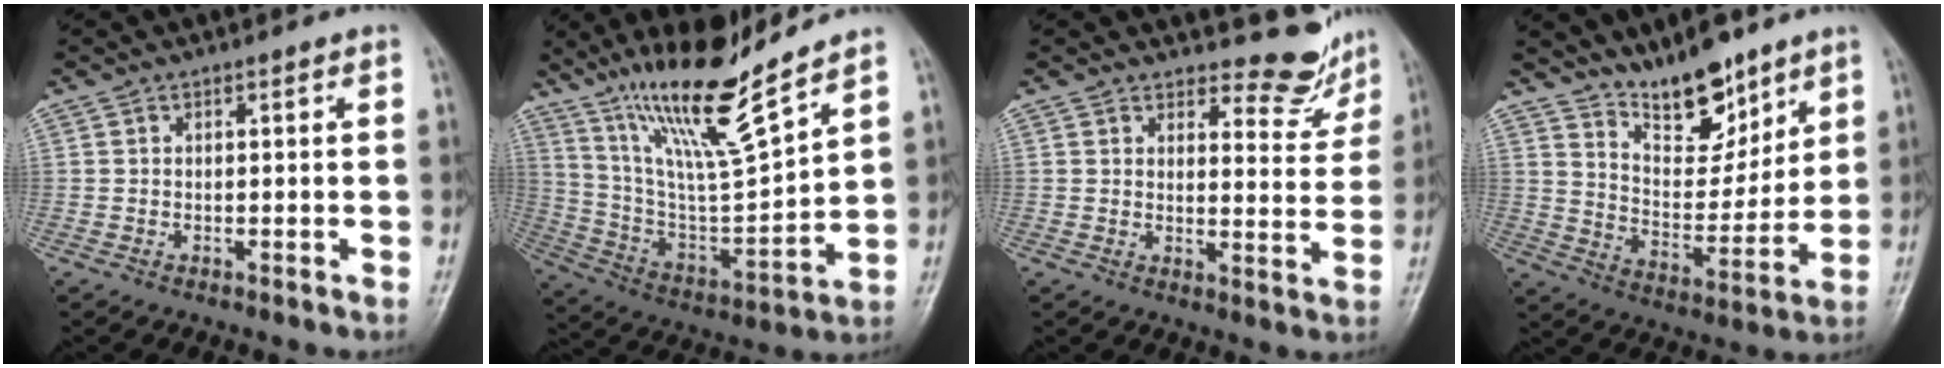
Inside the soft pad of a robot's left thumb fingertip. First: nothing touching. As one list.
[{"total": 18.0, "force": [13.7, 1.6, 11.6], "torque": [-0.190, -0.076, 0.261]}, {"total": 7.3, "force": [6.8, 2.4, 1.0], "torque": [0.013, -0.067, 0.082]}, {"total": 12.6, "force": [9.8, 5.0, 6.2], "torque": [-0.064, -0.077, 0.179]}]